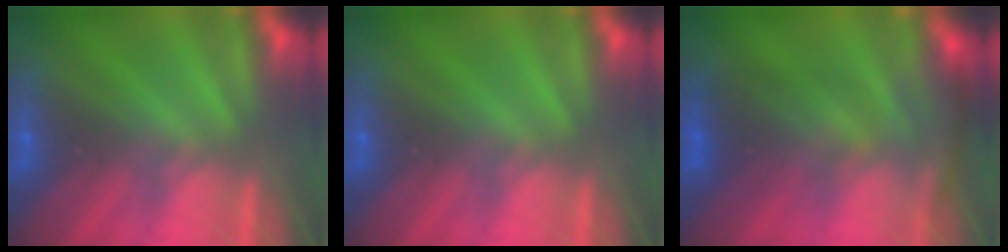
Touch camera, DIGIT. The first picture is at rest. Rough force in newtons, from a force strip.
{"total": 0.0}
{"total": 2.8}